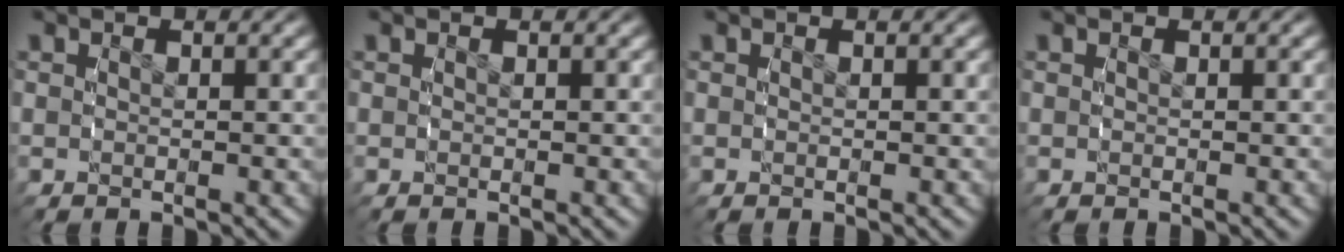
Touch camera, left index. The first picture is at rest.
{"total": 0.0}
{"total": 0.0}
{"total": 0.0}